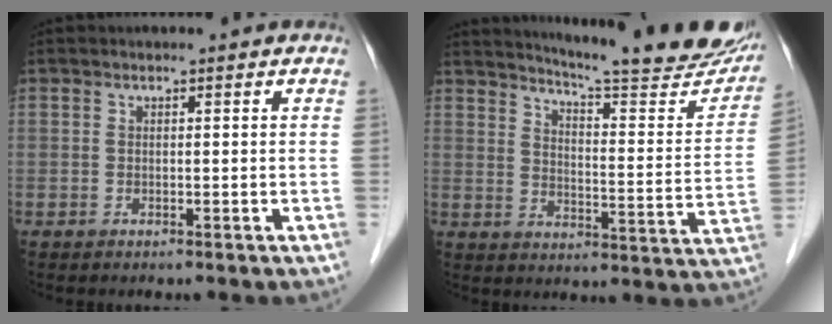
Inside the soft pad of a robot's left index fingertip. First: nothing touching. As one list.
[{"total": 22.2, "force": [20.1, 1.7, 9.1], "torque": [-0.127, -0.080, 0.247]}]